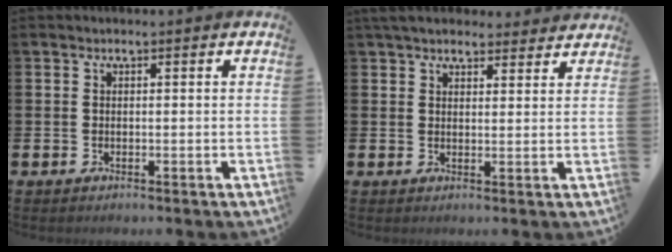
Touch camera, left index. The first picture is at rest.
{"total": 4.6, "force": [4.2, 1.5, 1.1], "torque": [-0.018, -0.016, 0.076]}